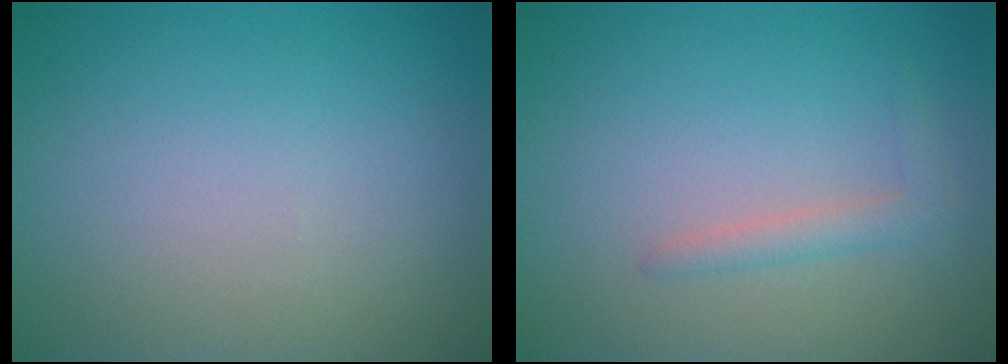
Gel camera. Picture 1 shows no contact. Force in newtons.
{"total": 1.6, "press": 1.6, "slide": 0.1}